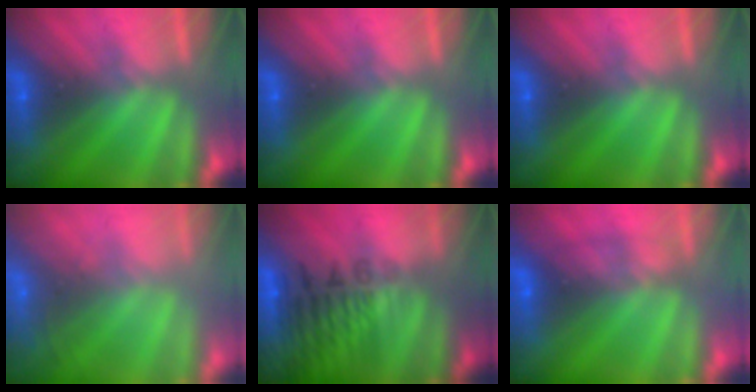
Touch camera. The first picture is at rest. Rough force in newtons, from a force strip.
{"total": 0.0}
{"total": 0.0}
{"total": 7.9}
{"total": 9.1}
{"total": 1.8}